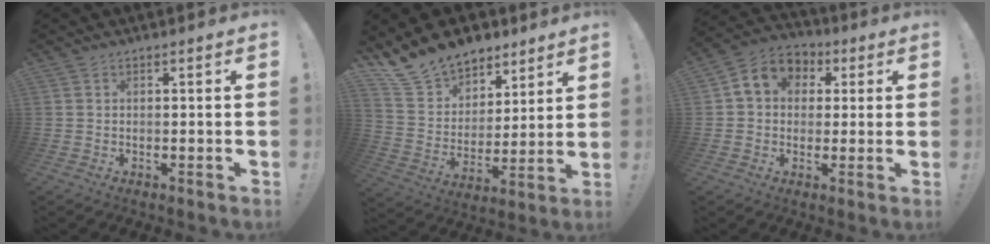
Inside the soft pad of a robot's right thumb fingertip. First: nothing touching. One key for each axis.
{"total": 15.2, "fx": 12.3, "fy": 8.3, "fz": 3.1, "tx": -0.072, "ty": -0.091, "tz": 0.236}
{"total": 9.6, "fx": 2.4, "fy": 8.1, "fz": 4.6, "tx": -0.062, "ty": 0.003, "tz": 0.050}